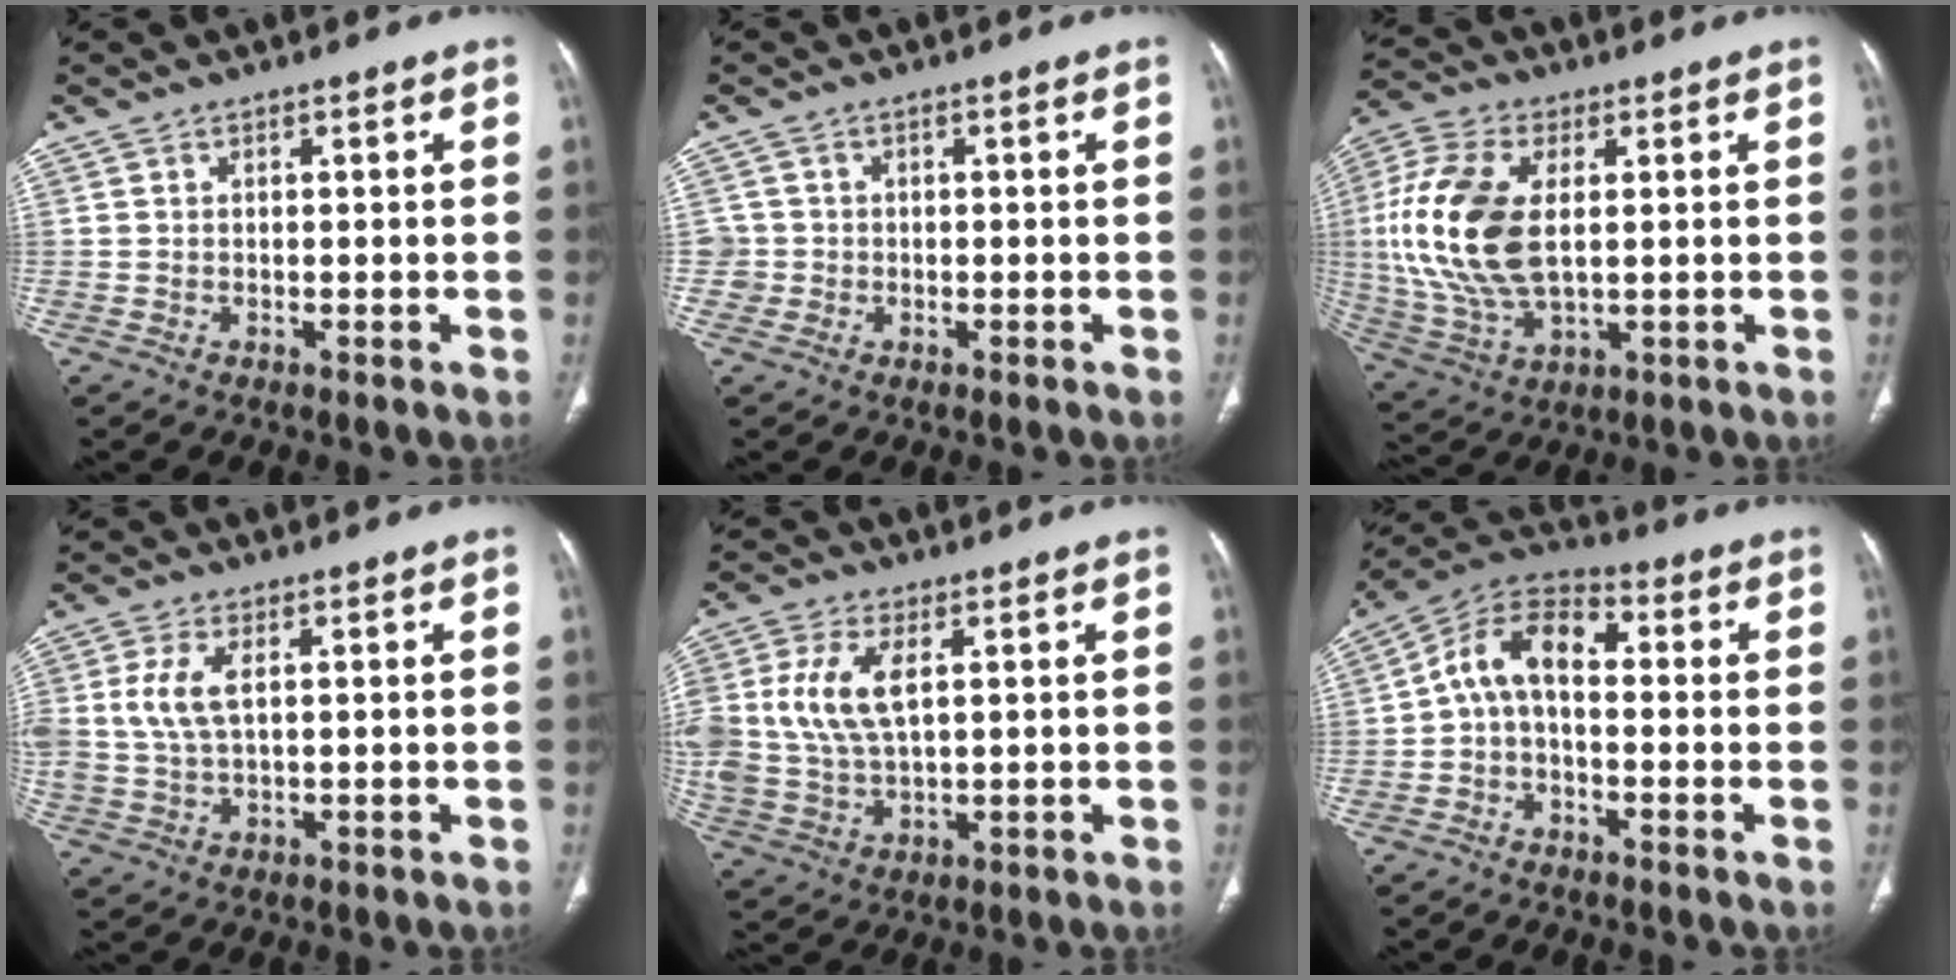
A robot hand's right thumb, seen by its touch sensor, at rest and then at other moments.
{"total": 2.5, "force": [-0.4, 2.5, -0.2], "torque": [0.022, 0.009, -0.010]}
{"total": 18.3, "force": [1.9, 10.1, 15.1], "torque": [-0.335, -0.003, 0.040]}
{"total": 6.7, "force": [1.3, 3.4, 5.6], "torque": [-0.135, 0.003, 0.028]}
{"total": 11.8, "force": [2.6, 6.5, 9.5], "torque": [-0.213, 0.001, 0.054]}
{"total": 9.8, "force": [-0.2, 5.8, 7.9], "torque": [-0.129, 0.039, -0.018]}